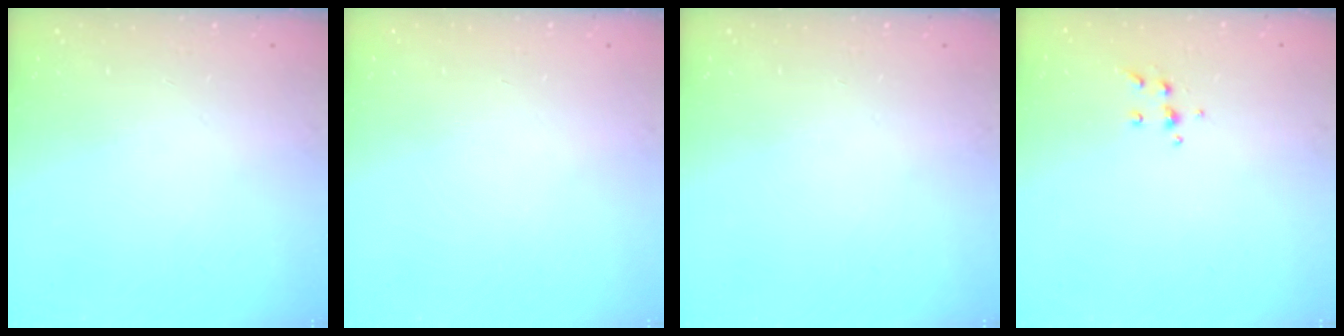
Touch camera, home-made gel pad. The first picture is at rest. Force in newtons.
{"total": 0.0}
{"total": 0.0}
{"total": 5.0, "press": 4.8, "slide": 1.0}